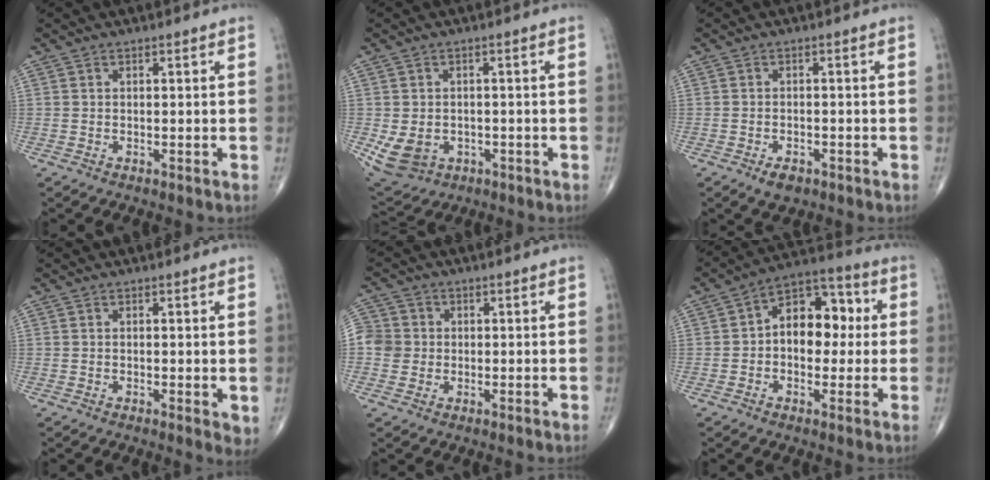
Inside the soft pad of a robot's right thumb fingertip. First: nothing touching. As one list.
[{"total": 7.7, "force": [-1.9, 6.2, 4.1], "torque": [-0.075, 0.007, -0.015]}, {"total": 1.0, "force": [-0.7, 0.3, 0.6], "torque": [-0.015, 0.000, -0.012]}, {"total": 2.6, "force": [0.0, 0.8, 2.5], "torque": [-0.035, -0.011, -0.001]}, {"total": 5.9, "force": [0.0, 5.8, 1.2], "torque": [-0.005, 0.010, -0.006]}, {"total": 12.8, "force": [0.9, 8.4, 9.6], "torque": [-0.096, 0.033, 0.002]}]